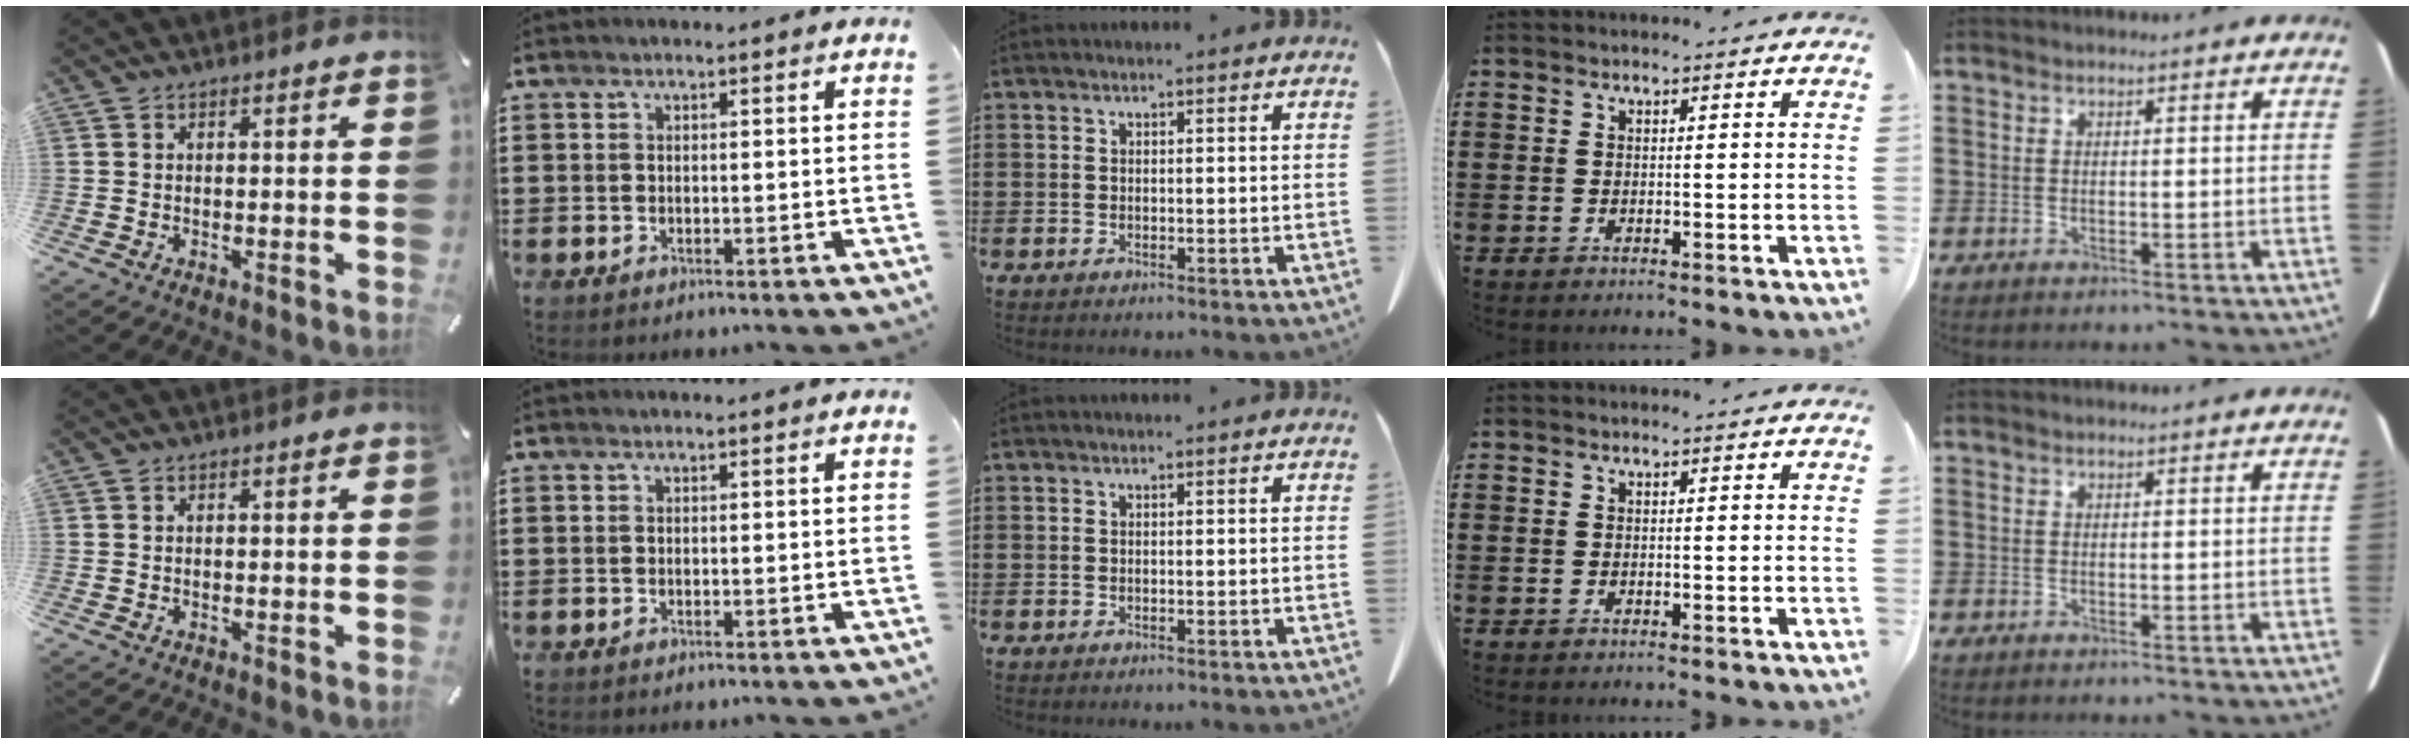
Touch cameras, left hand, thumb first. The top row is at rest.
{}